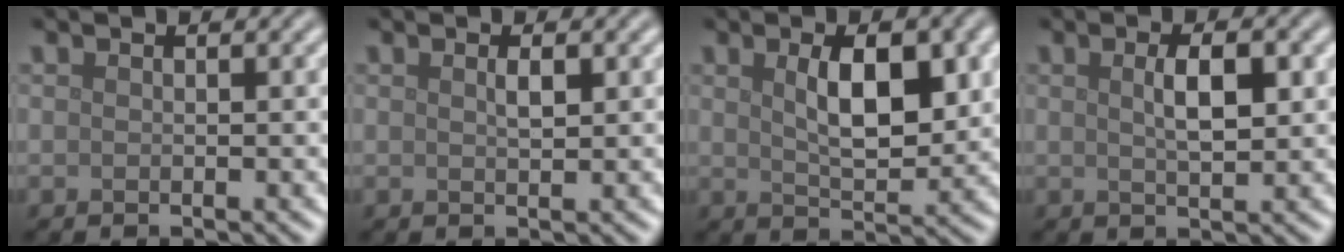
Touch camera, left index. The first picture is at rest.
{"total": 1.1, "force": [0.4, 0.3, 0.9], "torque": [-0.019, 0.001, 0.008]}
{"total": 5.5, "force": [1.5, 2.2, 4.8], "torque": [-0.081, 0.000, 0.028]}
{"total": 3.1, "force": [0.8, 0.9, 2.8], "torque": [-0.050, 0.003, 0.014]}